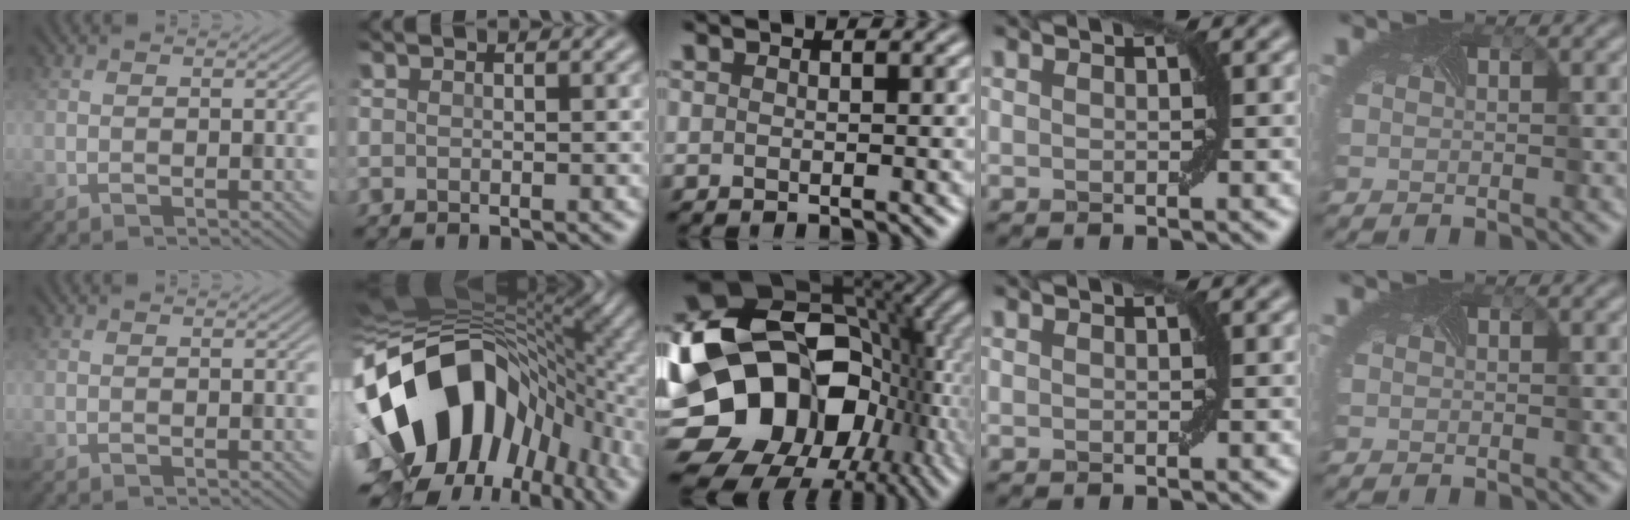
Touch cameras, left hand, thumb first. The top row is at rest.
{"index": {"total": 18.7, "force": [-2.1, 12.1, 14.1], "torque": [-0.259, -0.019, -0.030]}, "middle": {"total": 19.3, "force": [-3.4, 14.7, 12.0], "torque": [-0.234, -0.012, -0.050]}}